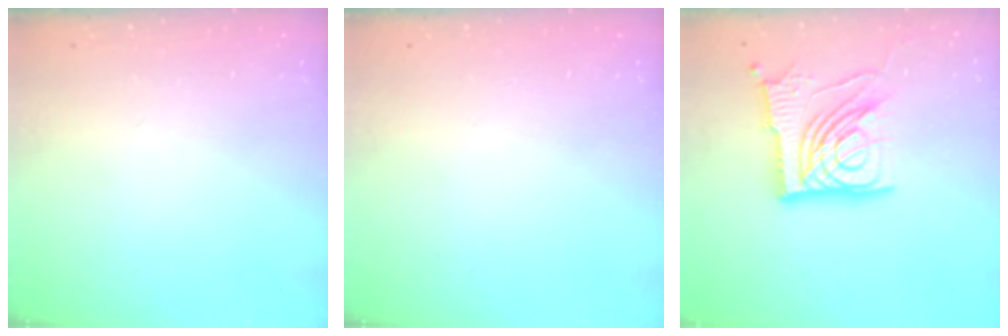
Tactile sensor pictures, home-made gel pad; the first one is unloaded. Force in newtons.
{"total": 0.0}
{"total": 17.1, "press": 16.9, "slide": 2.3}